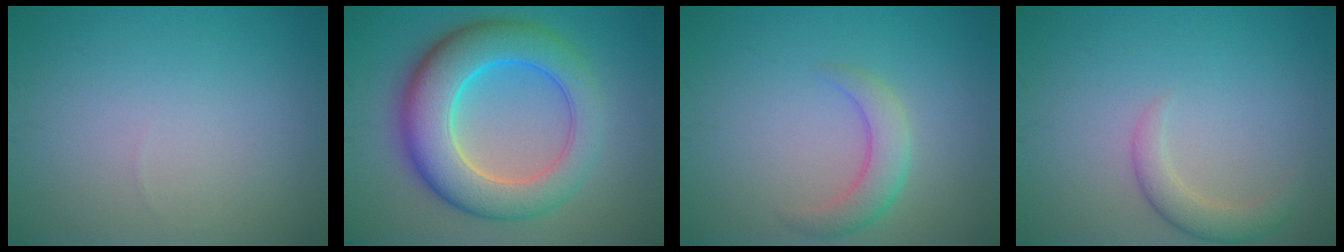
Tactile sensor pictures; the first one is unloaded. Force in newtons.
{"total": 9.8, "press": 9.8, "slide": 0.2}
{"total": 2.9, "press": 2.9, "slide": 0.1}
{"total": 2.4, "press": 2.4, "slide": 0.3}